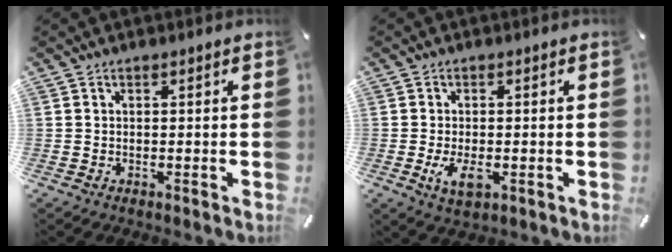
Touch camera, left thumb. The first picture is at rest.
{"total": 4.9, "force": [-1.3, 2.6, 4.0], "torque": [-0.091, -0.009, -0.029]}